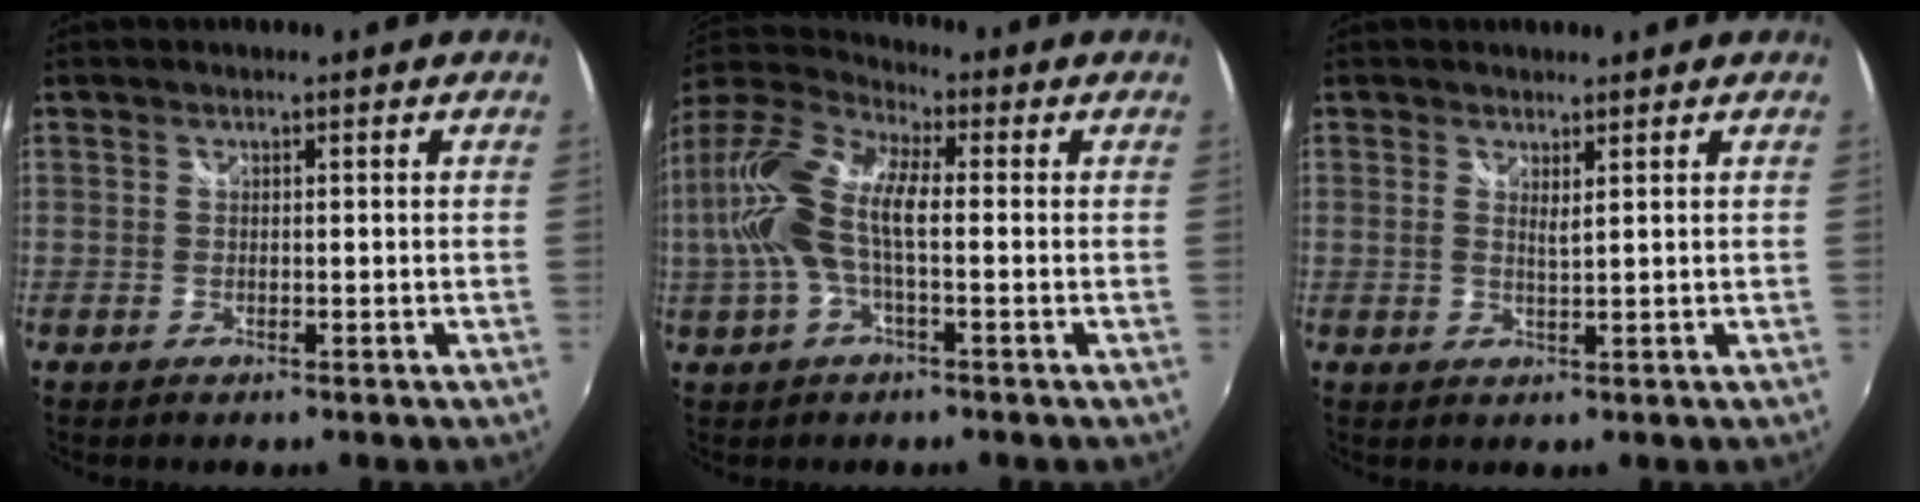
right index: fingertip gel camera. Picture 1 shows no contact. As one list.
[{"total": 13.8, "force": [-0.1, 5.4, 12.7], "torque": [-0.252, 0.011, -0.007]}, {"total": 1.5, "force": [0.9, 0.0, 1.2], "torque": [-0.023, -0.004, 0.013]}]